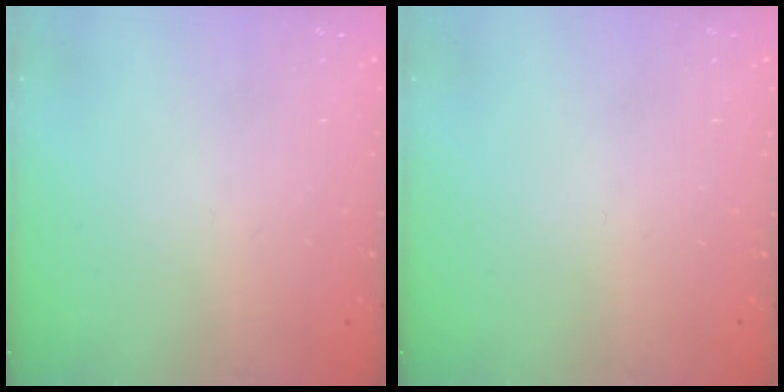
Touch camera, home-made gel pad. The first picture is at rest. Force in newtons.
{"total": 0.0}